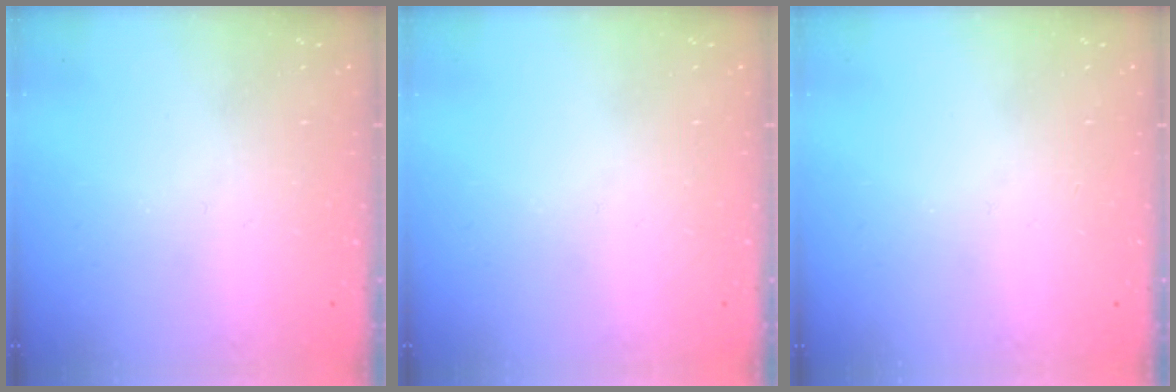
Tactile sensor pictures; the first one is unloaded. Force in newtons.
{"total": 0.0}
{"total": 0.0}